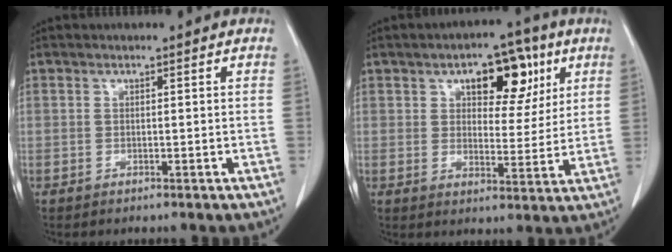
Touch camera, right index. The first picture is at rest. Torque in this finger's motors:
{"motor_torque": [0.49, 0.40, 0.30, 0.07]}